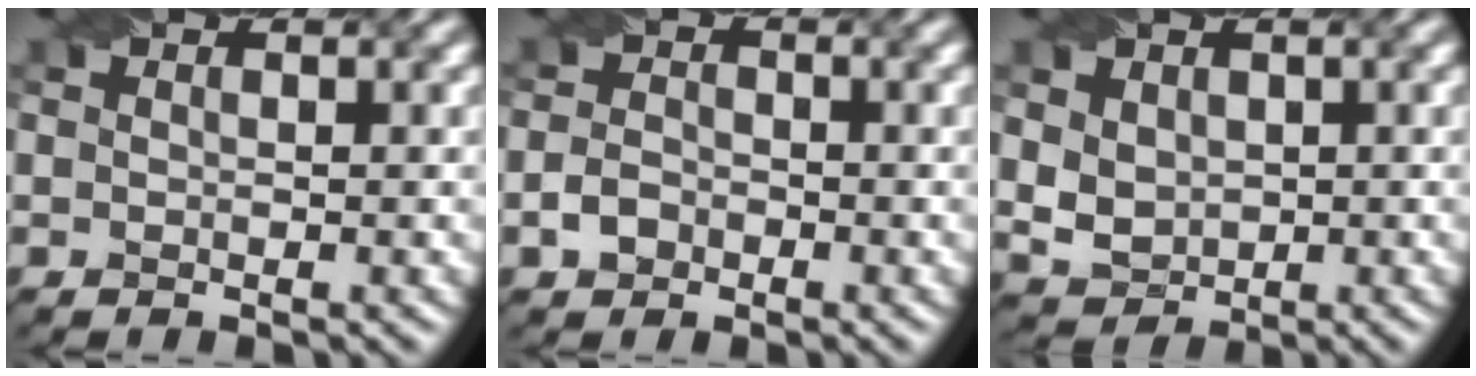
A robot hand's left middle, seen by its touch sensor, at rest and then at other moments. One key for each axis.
{"total": 1.8, "fx": -0.9, "fy": 1.4, "fz": 0.7, "tx": -0.014, "ty": 0.000, "tz": -0.020}
{"total": 3.8, "fx": 1.2, "fy": 3.1, "fz": 1.8, "tx": -0.054, "ty": 0.009, "tz": 0.033}